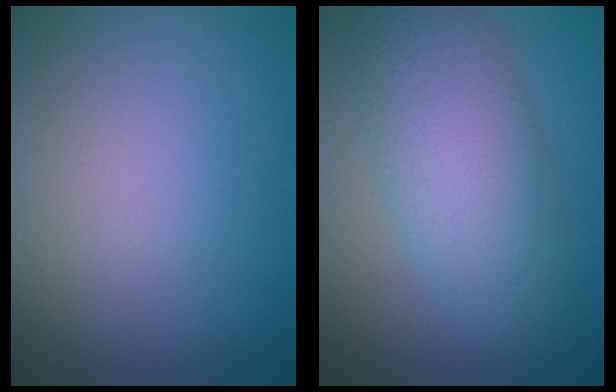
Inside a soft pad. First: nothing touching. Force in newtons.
{"total": 6.9, "press": 6.9, "slide": 0.4}